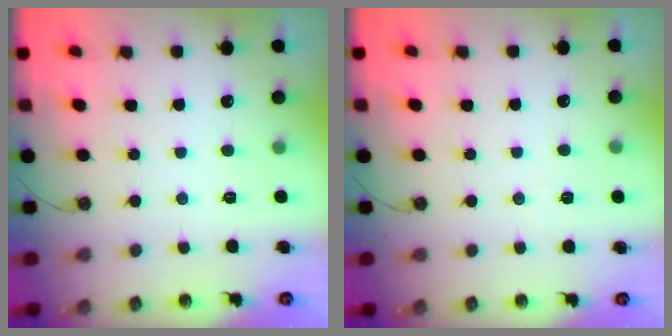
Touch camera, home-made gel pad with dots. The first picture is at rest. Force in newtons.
{"total": 5.8, "press": 3.7, "slide": 4.4}